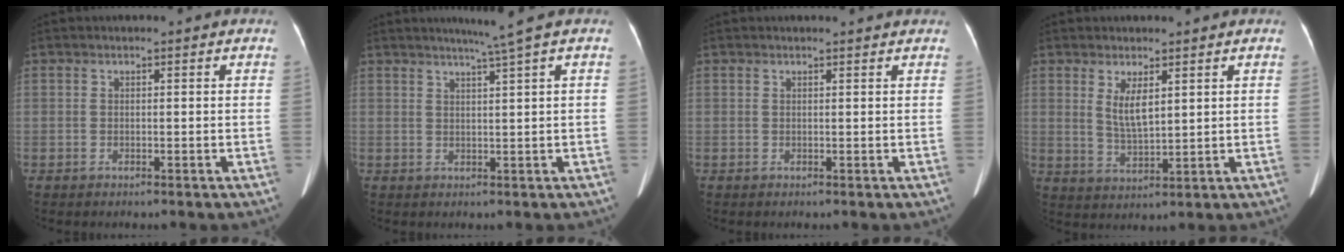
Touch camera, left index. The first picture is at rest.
{"total": 3.5, "force": [2.3, -1.4, 2.2], "torque": [-0.036, -0.002, 0.043]}
{"total": 1.8, "force": [1.7, 0.1, 0.2], "torque": [-0.011, 0.004, 0.017]}
{"total": 4.2, "force": [1.8, 1.1, 3.6], "torque": [-0.073, -0.009, 0.043]}